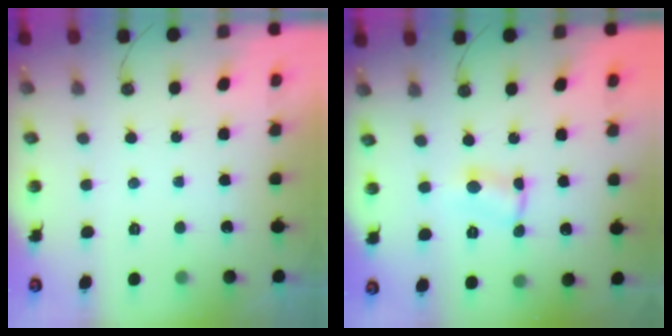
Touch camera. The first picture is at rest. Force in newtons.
{"total": 3.0, "press": 3.0, "slide": 0.3}